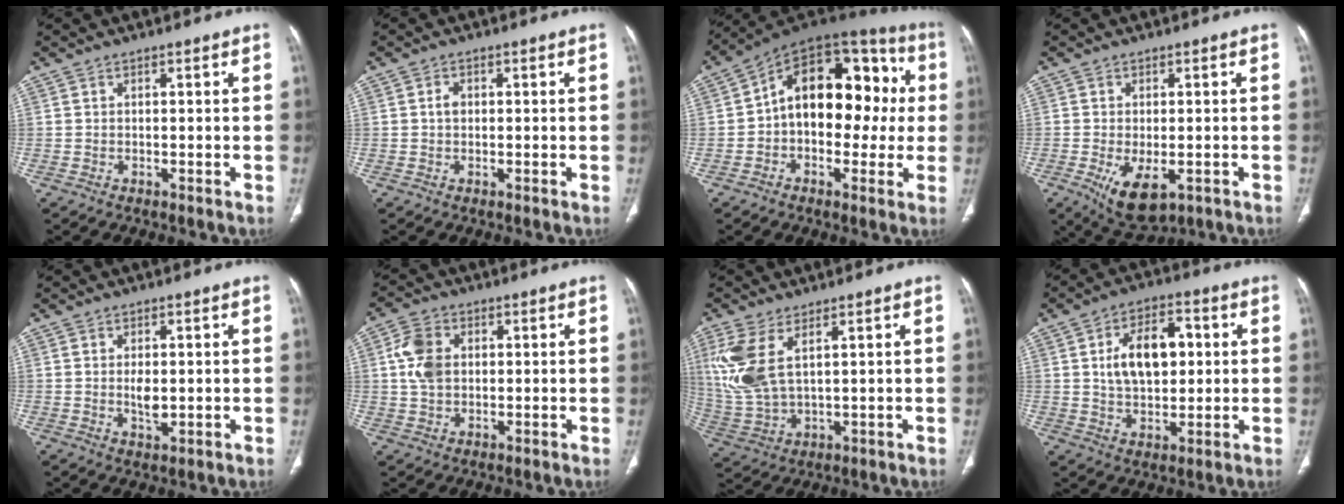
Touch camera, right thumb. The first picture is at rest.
{"total": 1.6, "force": [0.1, 1.2, 1.0], "torque": [-0.014, 0.005, 0.000]}
{"total": 20.0, "force": [0.9, 12.4, 15.7], "torque": [-0.186, 0.054, 0.003]}
{"total": 8.5, "force": [-3.2, 4.4, 6.5], "torque": [-0.105, -0.011, -0.040]}
{"total": 3.3, "force": [0.1, 1.6, 2.9], "torque": [-0.052, -0.008, 0.006]}
{"total": 6.9, "force": [1.1, 5.0, 4.6], "torque": [-0.085, 0.003, 0.021]}
{"total": 11.1, "force": [4.2, 5.2, 8.9], "torque": [-0.219, -0.010, 0.101]}
{"total": 12.4, "force": [2.2, 7.4, 9.7], "torque": [-0.138, 0.007, 0.037]}